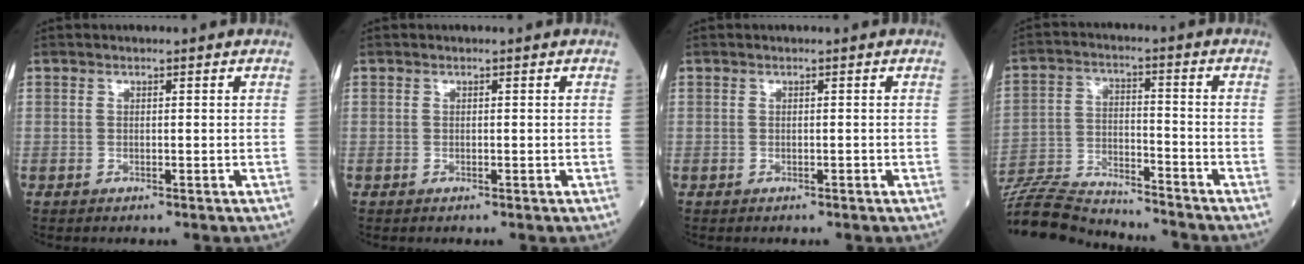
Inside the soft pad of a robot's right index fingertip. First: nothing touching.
{"total": 0.0}
{"total": 0.0}
{"total": 18.1, "force": [-17.2, 2.0, 5.3], "torque": [-0.127, -0.003, -0.288]}